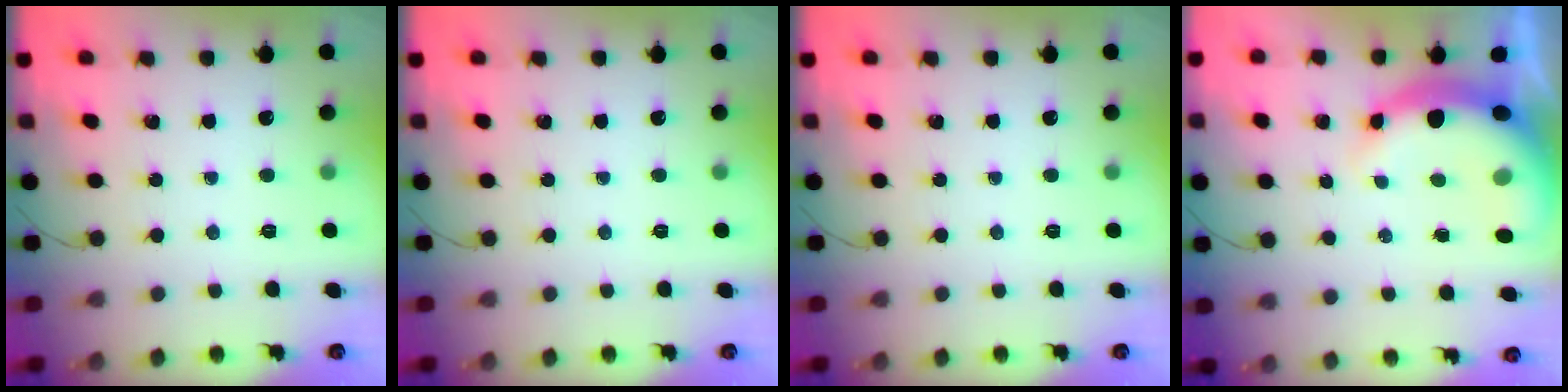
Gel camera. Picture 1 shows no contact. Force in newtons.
{"total": 0.0}
{"total": 0.0}
{"total": 10.5, "press": 10.2, "slide": 2.2}